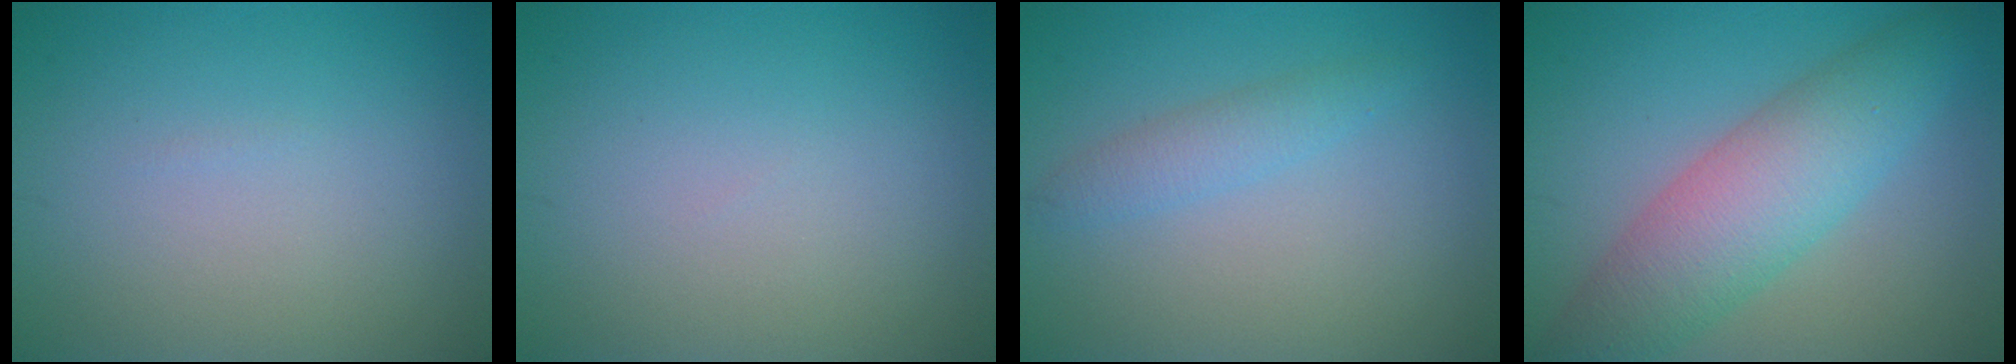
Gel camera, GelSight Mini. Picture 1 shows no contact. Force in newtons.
{"total": 0.0}
{"total": 2.0, "press": 2.0, "slide": 0.1}
{"total": 7.1, "press": 7.0, "slide": 0.3}